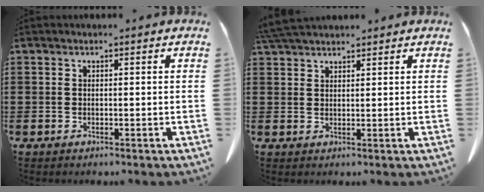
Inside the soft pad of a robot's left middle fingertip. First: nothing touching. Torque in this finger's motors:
{"motor_torque": [0.68, 0.31, 0.57, 0.16]}